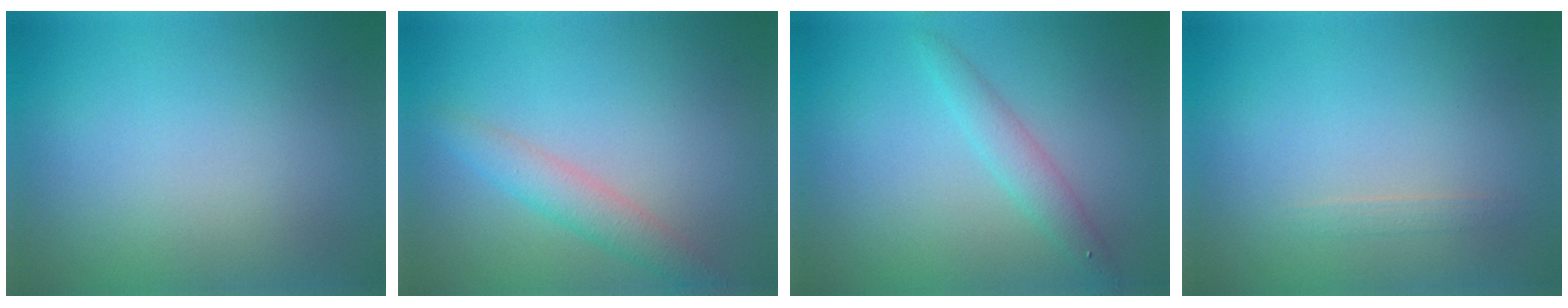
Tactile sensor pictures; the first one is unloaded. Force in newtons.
{"total": 2.5, "press": 2.5, "slide": 0.1}
{"total": 1.9, "press": 1.9, "slide": 0.1}
{"total": 0.6, "press": 0.6, "slide": 0.0}